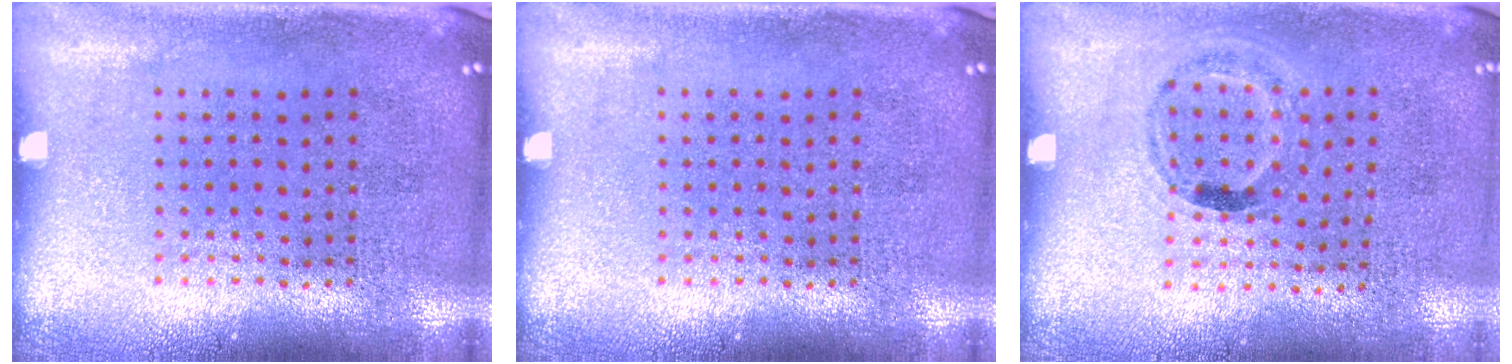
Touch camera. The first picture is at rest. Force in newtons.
{"total": 0.0}
{"total": 1.1, "press": 0.7, "slide": 0.8}